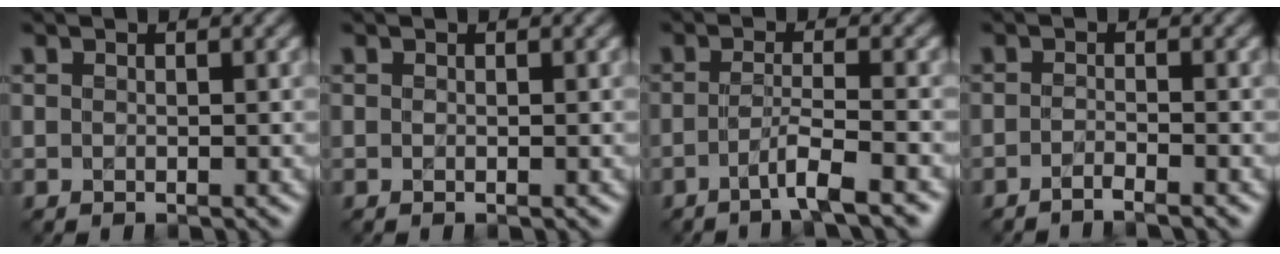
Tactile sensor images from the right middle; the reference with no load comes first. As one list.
[{"total": 0.0}, {"total": 3.3, "force": [-1.8, 0.2, 2.7], "torque": [-0.043, 0.002, -0.044]}, {"total": 1.5, "force": [-1.2, 0.1, 0.8], "torque": [-0.008, -0.003, -0.030]}]